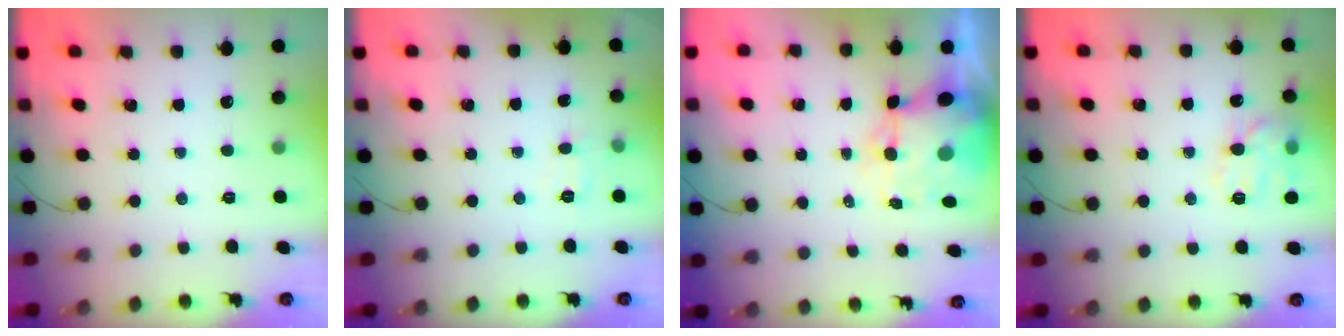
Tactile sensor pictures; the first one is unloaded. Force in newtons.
{"total": 6.1, "press": 6.0, "slide": 1.4}
{"total": 10.0, "press": 9.6, "slide": 2.9}
{"total": 11.2, "press": 11.2, "slide": 0.5}